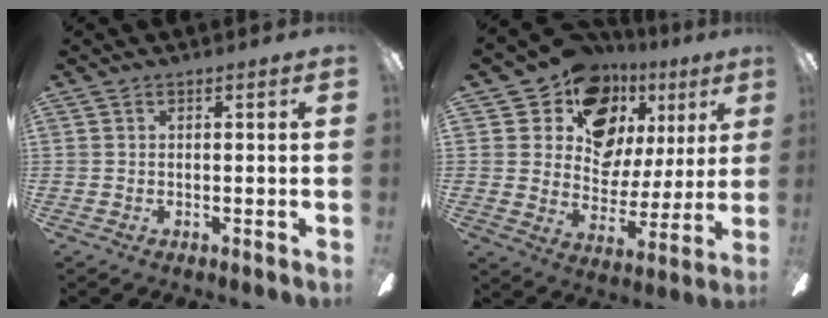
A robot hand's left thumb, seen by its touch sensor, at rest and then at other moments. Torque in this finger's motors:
{"motor_torque": [0.17, 0.07, 0.09, -0.35, -0.04]}